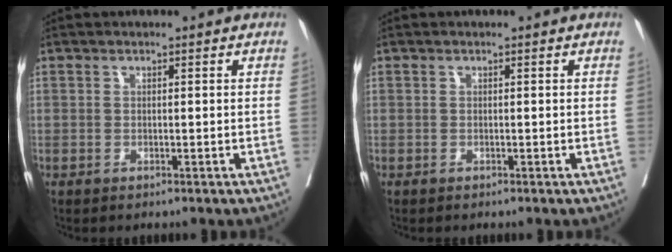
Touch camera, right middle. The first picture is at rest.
{"total": 0.0}